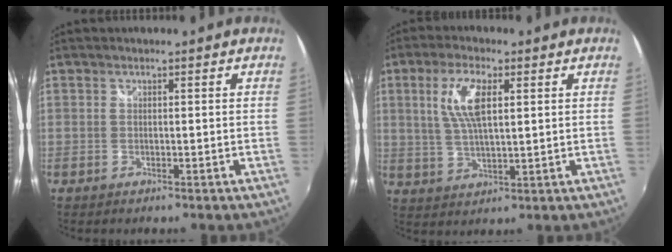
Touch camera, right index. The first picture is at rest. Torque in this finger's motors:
{"motor_torque": [1.19, 0.23, 0.59, 0.16]}